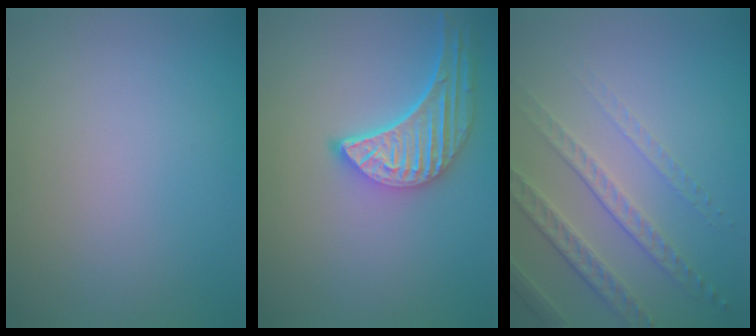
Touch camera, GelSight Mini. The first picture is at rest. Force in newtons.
{"total": 5.2, "press": 4.2, "slide": 3.1}
{"total": 4.5, "press": 3.1, "slide": 3.3}